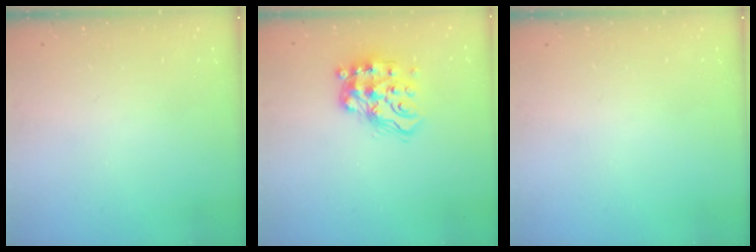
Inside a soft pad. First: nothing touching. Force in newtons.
{"total": 14.5, "press": 14.3, "slide": 1.9}
{"total": 0.0}